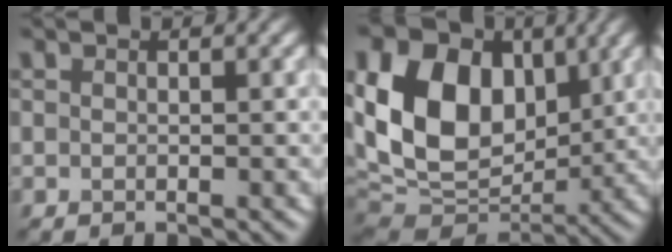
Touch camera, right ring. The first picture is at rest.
{"total": 14.5, "force": [3.0, 10.3, 9.8], "torque": [-0.203, 0.018, 0.046]}